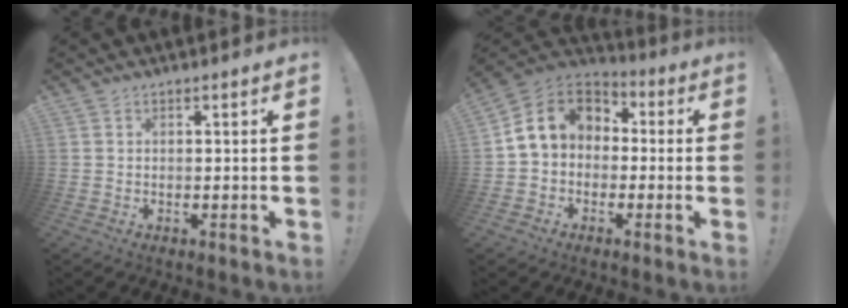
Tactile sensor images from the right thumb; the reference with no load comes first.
{"total": 11.1, "force": [1.7, 9.0, 6.1], "torque": [-0.113, 0.008, 0.035]}